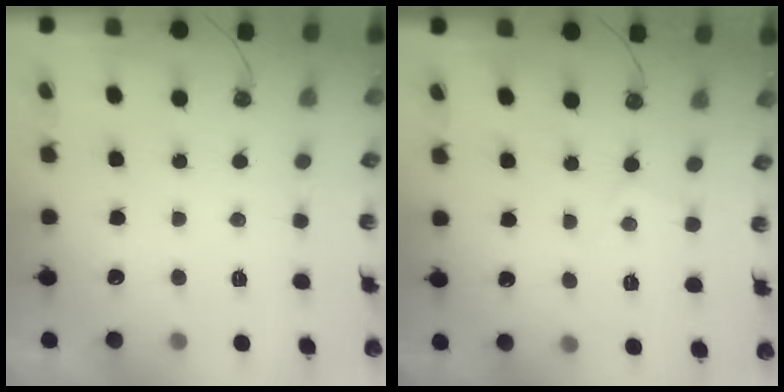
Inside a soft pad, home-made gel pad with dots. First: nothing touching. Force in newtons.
{"total": 3.7, "press": 3.6, "slide": 0.6}